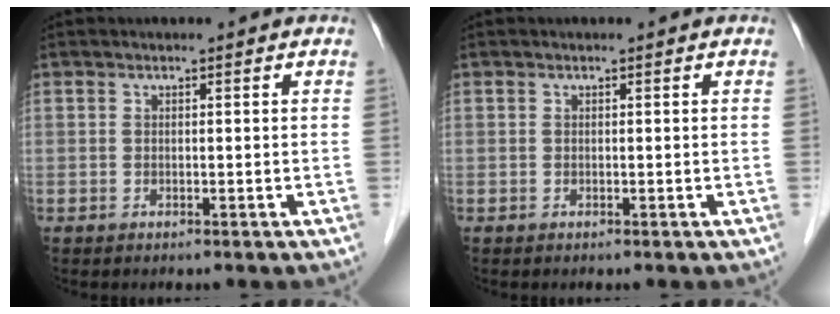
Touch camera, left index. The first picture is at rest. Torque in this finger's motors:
{"motor_torque": [-0.01, 0.01, 0.00, 0.00]}